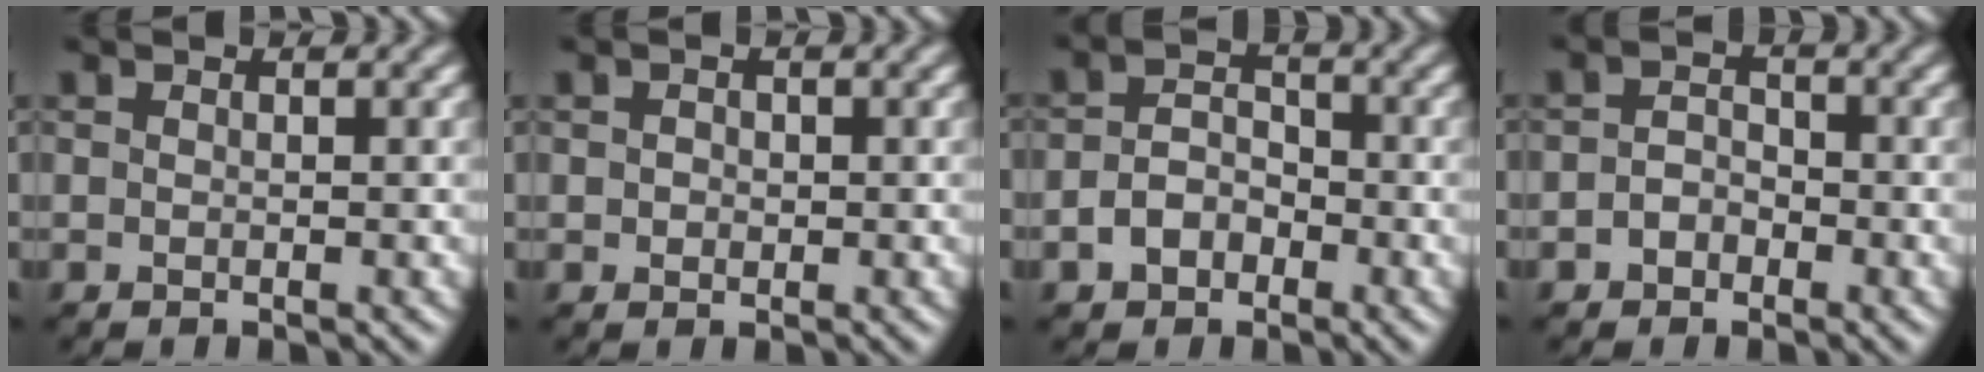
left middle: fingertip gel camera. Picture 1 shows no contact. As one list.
[{"total": 1.0, "force": [0.2, 0.9, 0.4], "torque": [-0.004, 0.004, 0.004]}, {"total": 2.8, "force": [-1.7, 1.9, 1.3], "torque": [-0.027, 0.001, -0.032]}, {"total": 1.7, "force": [-1.3, 1.1, 0.4], "torque": [-0.005, 0.005, -0.027]}]